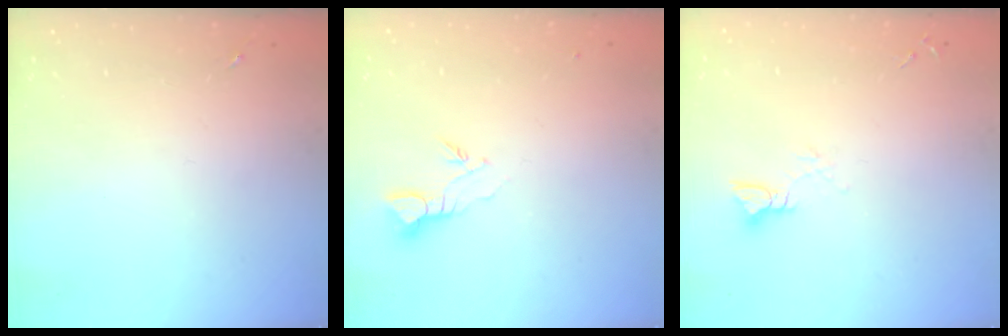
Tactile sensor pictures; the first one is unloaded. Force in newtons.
{"total": 3.7, "press": 3.6, "slide": 0.3}
{"total": 3.9, "press": 3.9, "slide": 0.3}